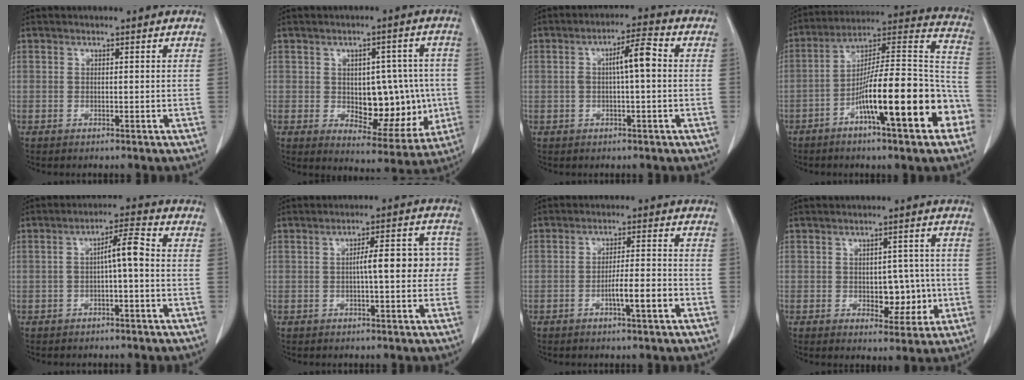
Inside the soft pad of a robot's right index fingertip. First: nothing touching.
{"total": 11.8, "force": [-0.7, 6.5, 9.9], "torque": [-0.117, 0.014, 0.009]}
{"total": 5.5, "force": [0.3, 0.8, 5.4], "torque": [-0.092, 0.019, 0.003]}
{"total": 21.0, "force": [-8.5, 3.2, 19.0], "torque": [-0.253, 0.021, -0.131]}
{"total": 4.9, "force": [-0.5, 0.7, 4.9], "torque": [-0.078, 0.021, -0.007]}
{"total": 7.7, "force": [-0.4, 1.9, 7.4], "torque": [-0.101, 0.036, -0.004]}
{"total": 5.4, "force": [-2.3, 0.3, 4.9], "torque": [-0.080, 0.001, -0.039]}
{"total": 5.9, "force": [-1.0, 3.5, 4.6], "torque": [-0.049, 0.010, -0.004]}